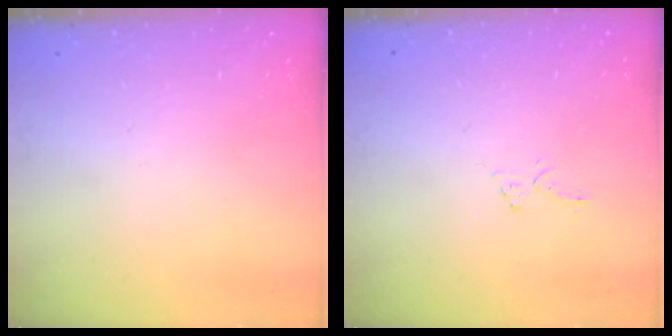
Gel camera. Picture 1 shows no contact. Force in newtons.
{"total": 5.1, "press": 5.1, "slide": 0.4}